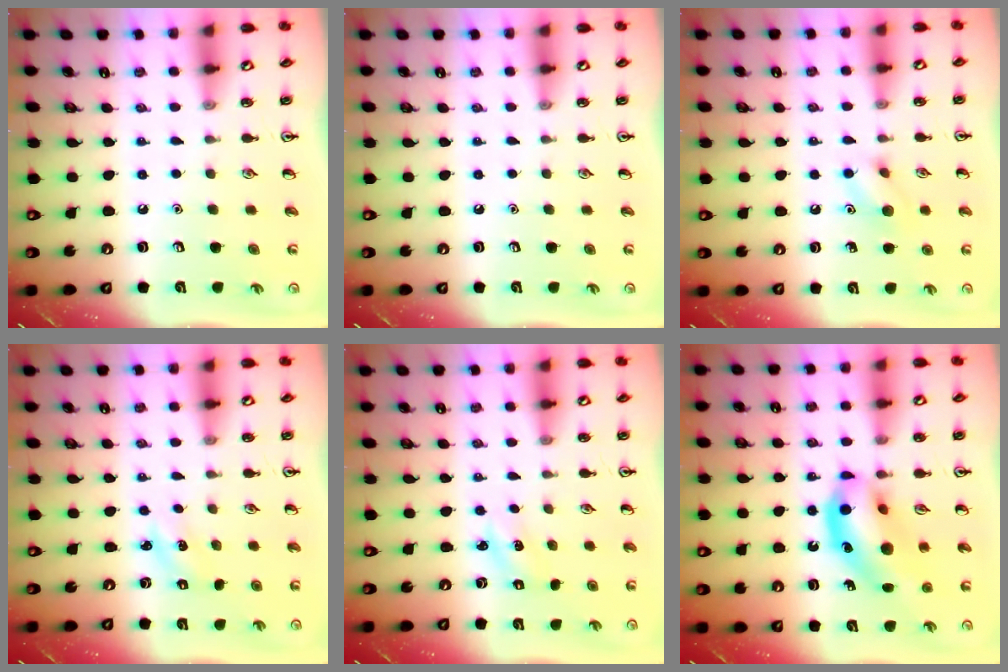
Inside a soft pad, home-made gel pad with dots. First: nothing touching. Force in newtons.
{"total": 0.0}
{"total": 7.5, "press": 7.4, "slide": 0.6}
{"total": 1.4, "press": 1.3, "slide": 0.5}
{"total": 1.5, "press": 1.4, "slide": 0.4}
{"total": 14.2, "press": 13.5, "slide": 4.2}